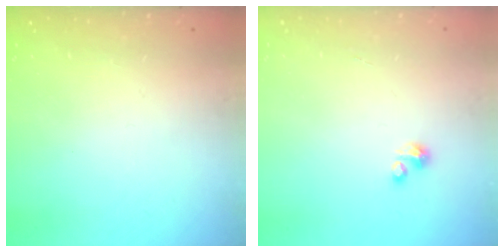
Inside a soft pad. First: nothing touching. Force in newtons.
{"total": 0.9, "press": 0.9, "slide": 0.3}